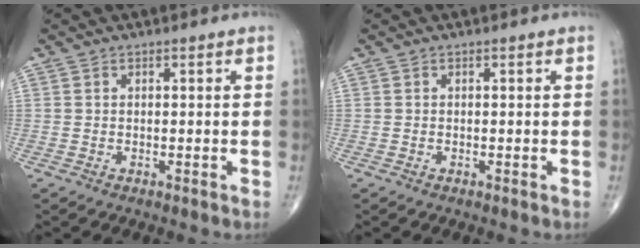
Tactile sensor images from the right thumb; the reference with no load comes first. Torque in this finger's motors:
{"motor_torque": [-0.17, -0.07, 0.27, 0.01, -0.01]}